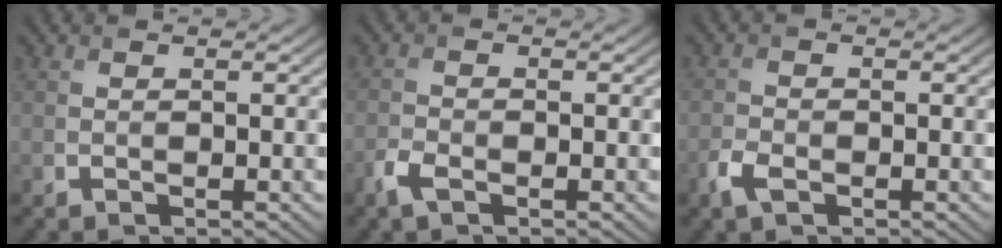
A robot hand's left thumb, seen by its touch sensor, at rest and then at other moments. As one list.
[{"total": 2.4, "force": [-1.6, 1.0, 1.6], "torque": [-0.041, -0.003, -0.039]}, {"total": 2.6, "force": [-1.5, 1.3, 1.7], "torque": [-0.044, -0.003, -0.037]}]